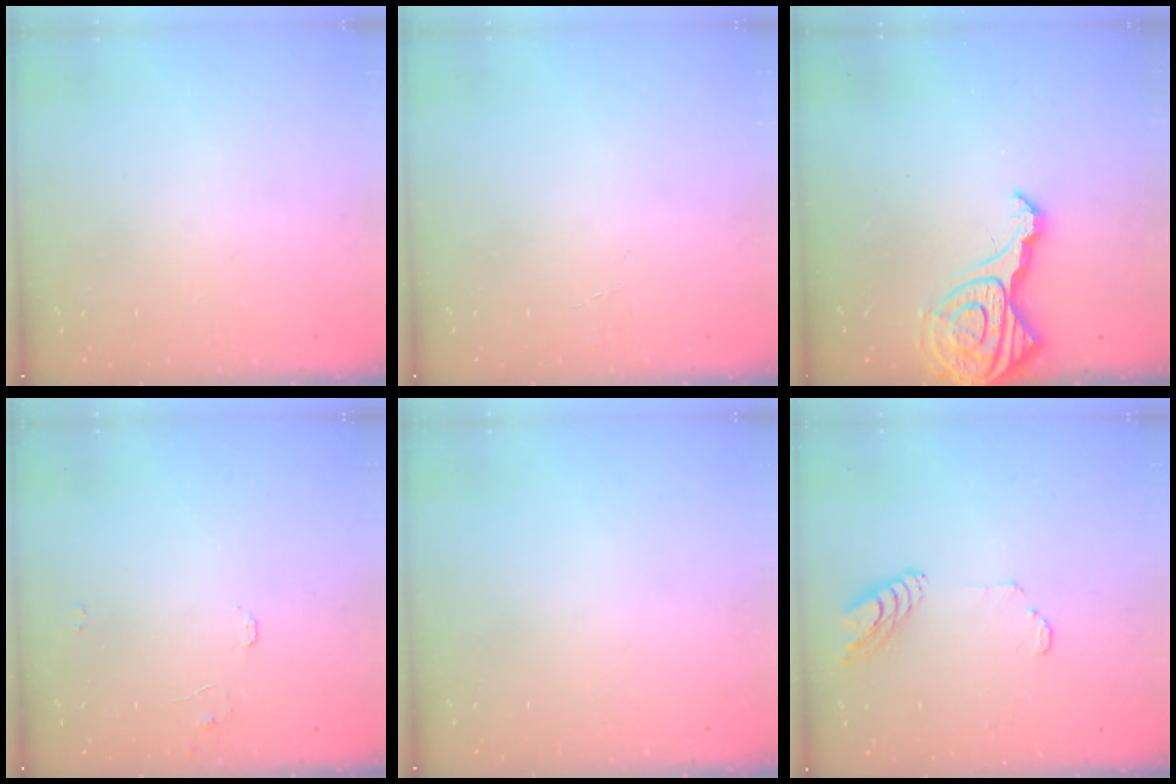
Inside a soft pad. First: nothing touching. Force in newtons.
{"total": 3.1, "press": 3.1, "slide": 0.2}
{"total": 13.1, "press": 13.0, "slide": 1.4}
{"total": 5.8, "press": 5.8, "slide": 0.5}
{"total": 0.0}
{"total": 7.5, "press": 7.5, "slide": 0.8}